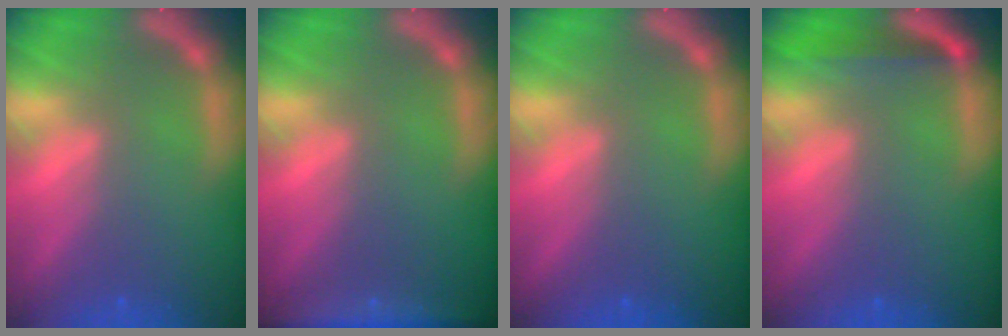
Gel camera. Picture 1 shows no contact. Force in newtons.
{"total": 5.0}
{"total": 0.0}
{"total": 3.0}